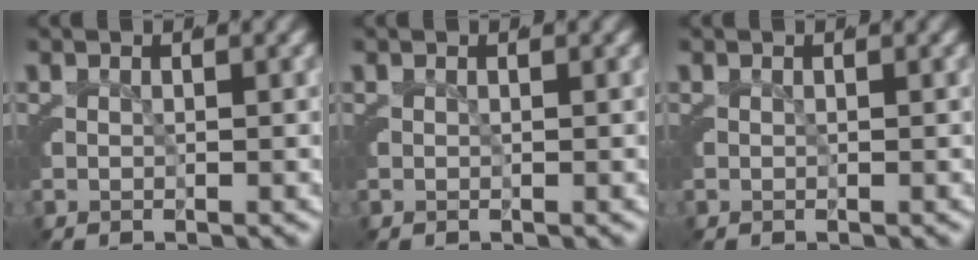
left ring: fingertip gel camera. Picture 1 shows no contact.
{"total": 0.0}
{"total": 0.0}